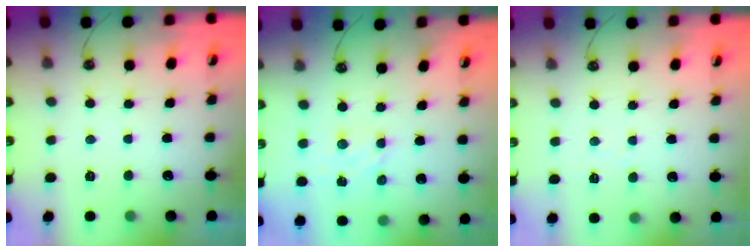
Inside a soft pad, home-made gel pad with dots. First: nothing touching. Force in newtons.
{"total": 3.1, "press": 3.1, "slide": 0.3}
{"total": 3.2, "press": 3.1, "slide": 0.4}